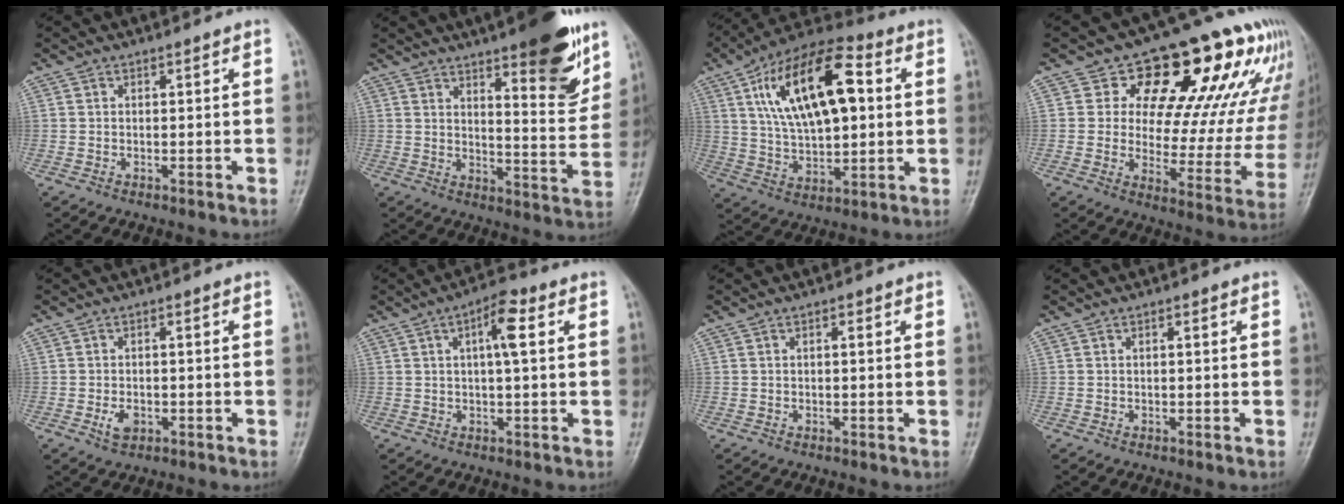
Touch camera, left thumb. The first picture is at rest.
{"total": 15.6, "force": [9.8, 4.1, 11.4], "torque": [-0.119, -0.063, 0.142]}
{"total": 20.6, "force": [5.3, 9.9, 17.3], "torque": [-0.276, 0.008, 0.086]}
{"total": 23.2, "force": [12.8, 12.1, 15.1], "torque": [-0.139, -0.032, 0.174]}
{"total": 3.2, "force": [-1.1, 2.0, 2.1], "torque": [-0.034, 0.004, -0.015]}
{"total": 6.3, "force": [1.8, 1.8, 5.7], "torque": [-0.093, 0.010, 0.024]}
{"total": 0.9, "force": [0.2, 0.4, 0.8], "torque": [-0.014, 0.002, 0.001]}
{"total": 0.5, "force": [0.1, 0.2, 0.5], "torque": [-0.011, 0.001, 0.001]}